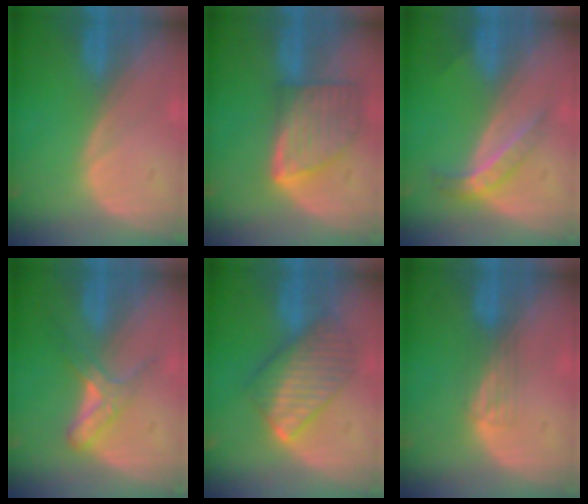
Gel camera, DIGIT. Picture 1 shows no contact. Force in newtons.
{"total": 8.2, "press": 7.3, "slide": 3.6}
{"total": 4.4, "press": 3.9, "slide": 2.1}
{"total": 5.9, "press": 5.1, "slide": 3.0}
{"total": 7.9, "press": 7.9, "slide": 0.3}
{"total": 2.5, "press": 2.2, "slide": 1.3}